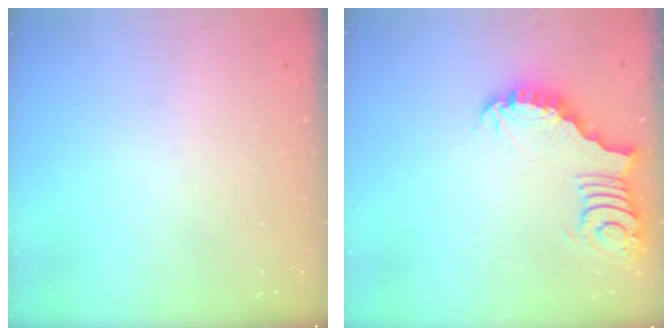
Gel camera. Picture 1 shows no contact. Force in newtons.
{"total": 3.7, "press": 3.6, "slide": 0.6}